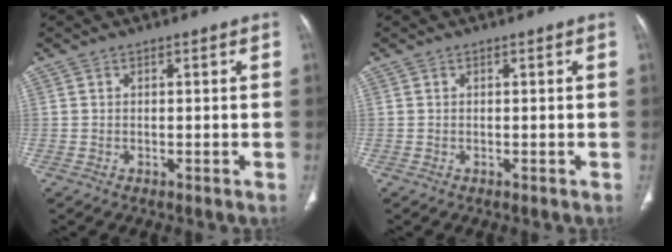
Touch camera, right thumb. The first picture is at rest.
{"total": 0.0}